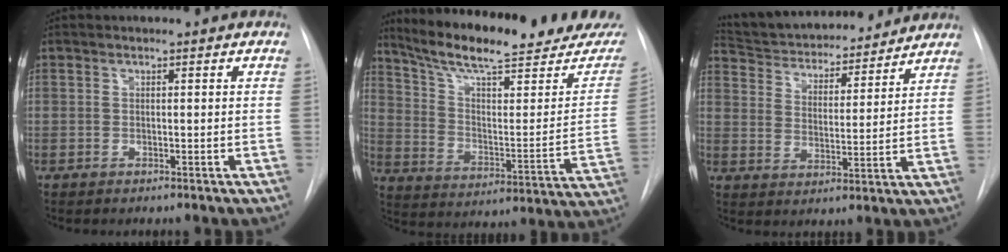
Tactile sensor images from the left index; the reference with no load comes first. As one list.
[{"total": 25.2, "force": [21.4, 3.6, 12.7], "torque": [-0.194, -0.056, 0.297]}, {"total": 16.2, "force": [15.0, 3.8, 4.8], "torque": [-0.083, 0.017, 0.228]}]